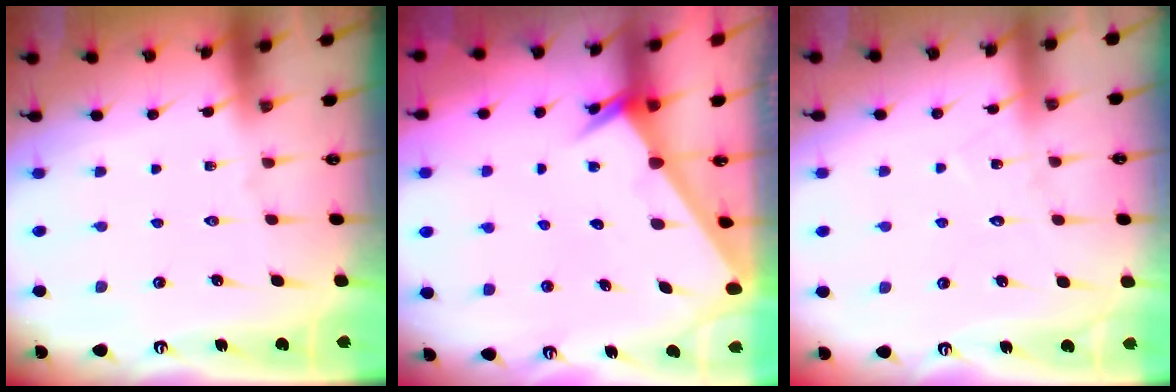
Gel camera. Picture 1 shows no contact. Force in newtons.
{"total": 2.5, "press": 2.5, "slide": 0.1}
{"total": 6.3, "press": 6.3, "slide": 0.6}